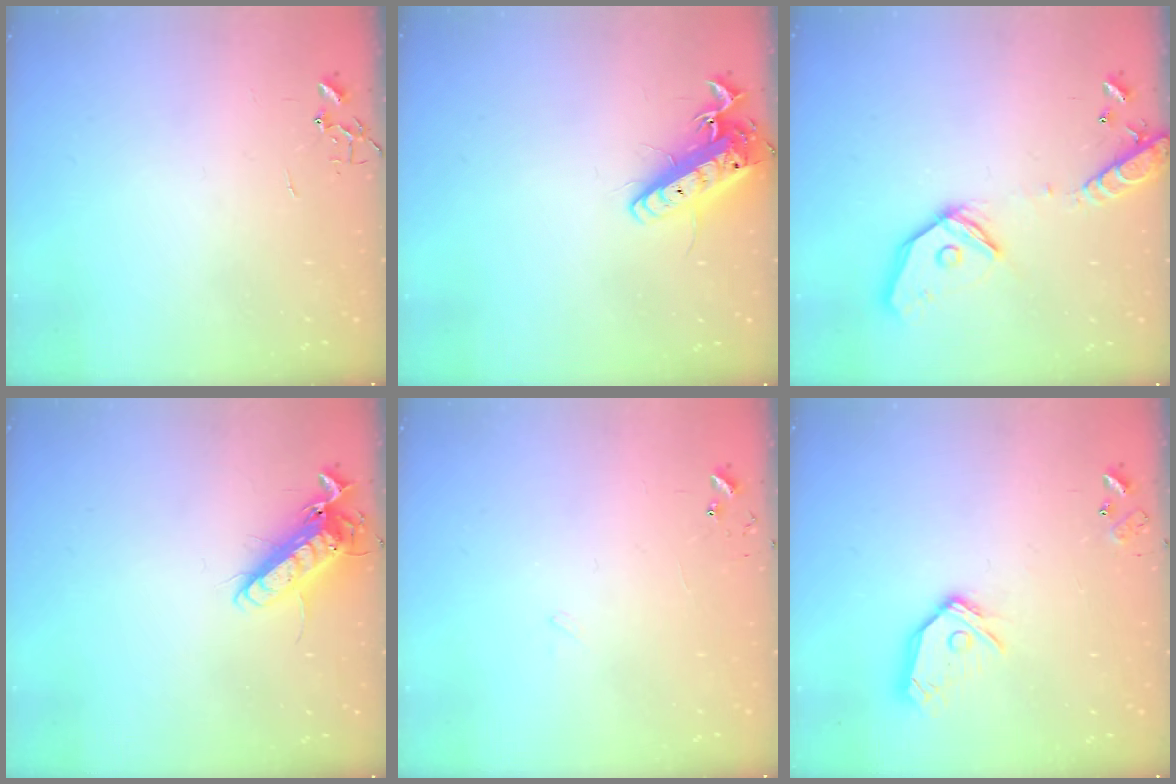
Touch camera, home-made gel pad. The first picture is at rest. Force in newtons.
{"total": 14.1, "press": 13.8, "slide": 2.8}
{"total": 16.6, "press": 16.4, "slide": 3.0}
{"total": 14.2, "press": 14.0, "slide": 2.5}
{"total": 6.6, "press": 6.6, "slide": 0.5}
{"total": 12.2, "press": 12.1, "slide": 1.4}